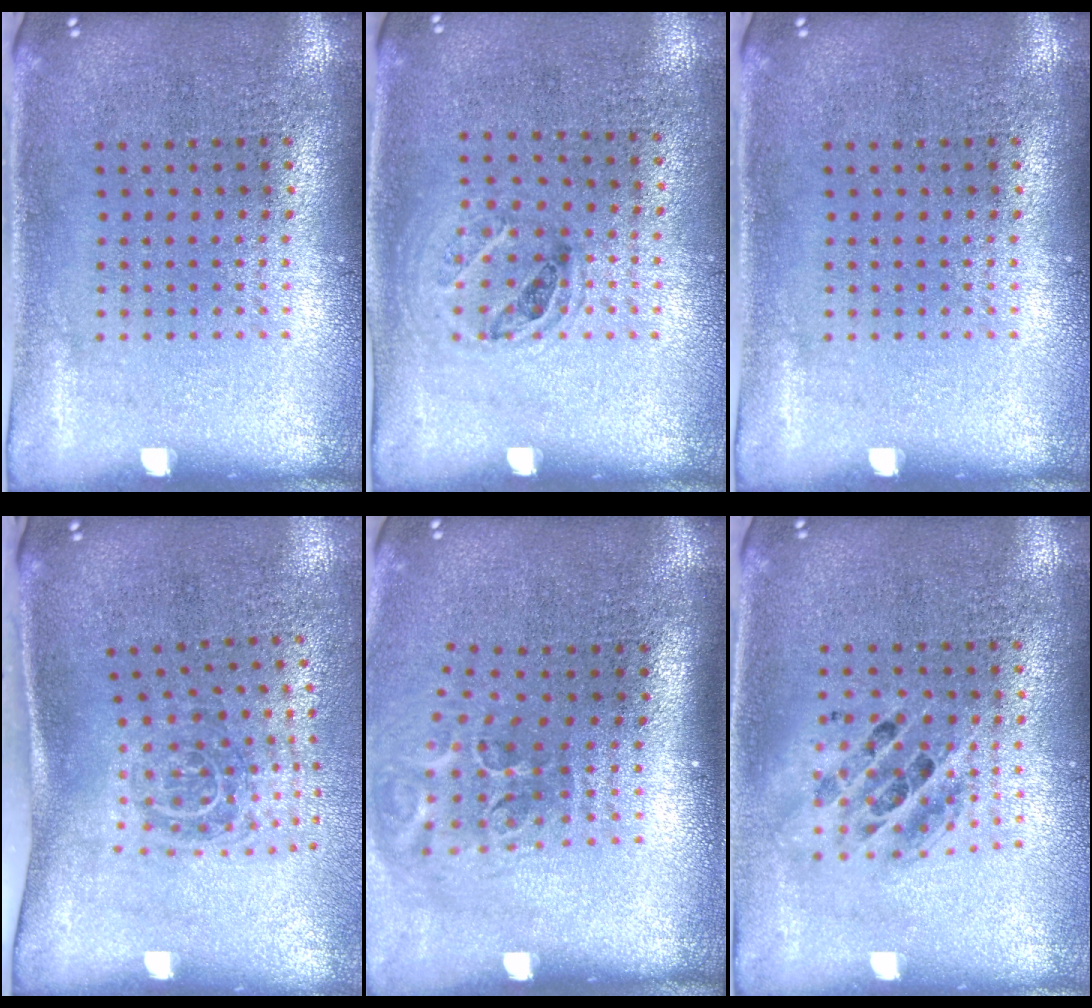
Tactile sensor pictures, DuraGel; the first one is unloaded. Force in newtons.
{"total": 1.1, "press": 0.8, "slide": 0.7}
{"total": 0.0}
{"total": 1.8, "press": 1.2, "slide": 1.4}
{"total": 1.9, "press": 1.1, "slide": 1.5}
{"total": 1.5, "press": 1.3, "slide": 0.7}